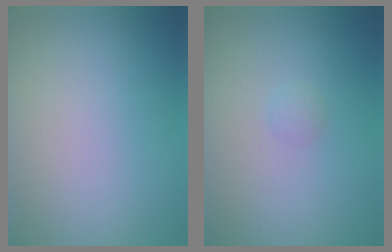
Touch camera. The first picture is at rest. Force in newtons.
{"total": 0.6, "press": 0.6, "slide": 0.0}